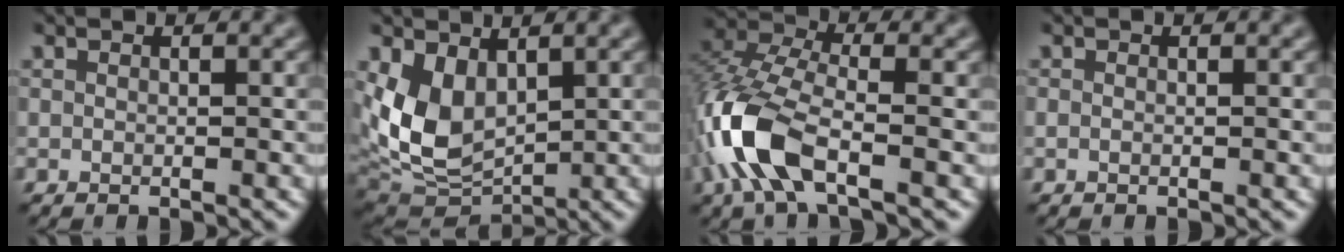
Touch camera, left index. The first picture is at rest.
{"total": 6.8, "force": [1.0, 4.6, 5.0], "torque": [-0.108, -0.019, 0.023]}
{"total": 8.3, "force": [-4.0, 3.4, 6.4], "torque": [-0.158, 0.001, -0.091]}
{"total": 0.0}